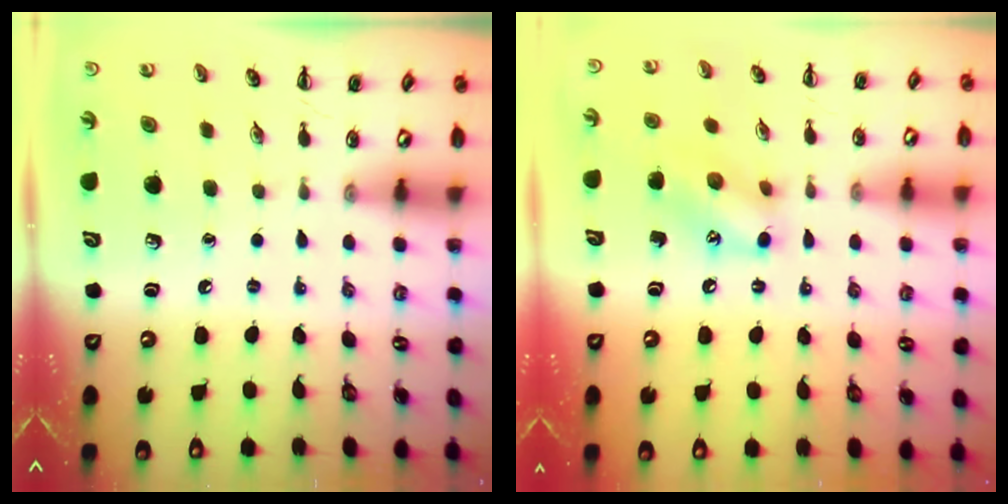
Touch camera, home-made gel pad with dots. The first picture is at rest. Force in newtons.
{"total": 10.7, "press": 10.7, "slide": 0.3}